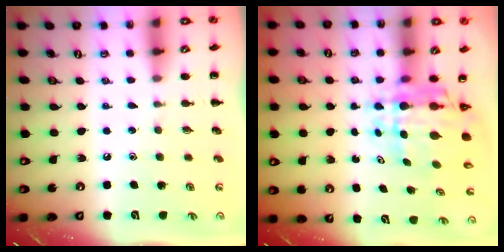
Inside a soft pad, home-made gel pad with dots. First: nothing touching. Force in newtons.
{"total": 8.4, "press": 8.0, "slide": 2.7}